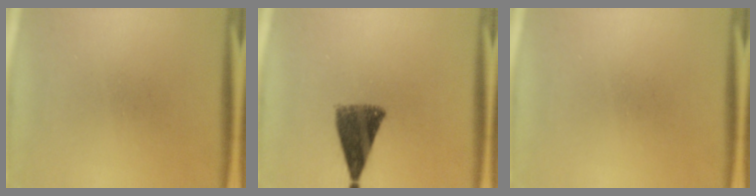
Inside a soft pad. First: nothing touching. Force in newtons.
{"total": 9.2}
{"total": 0.0}